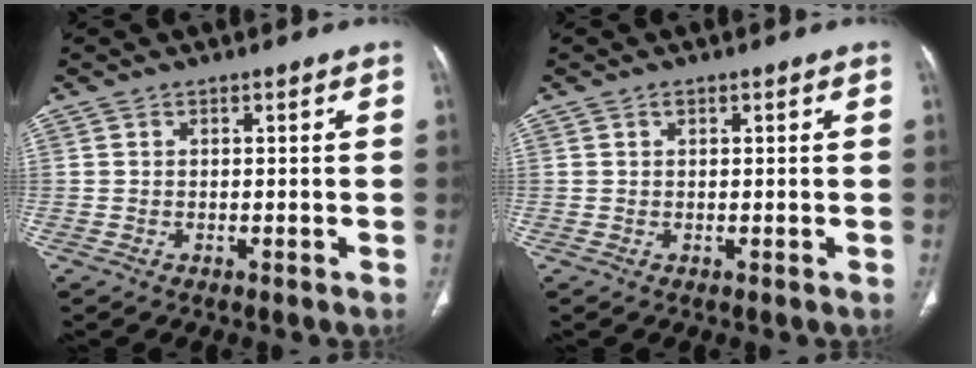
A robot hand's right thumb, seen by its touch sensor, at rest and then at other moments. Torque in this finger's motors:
{"motor_torque": [0.22, 0.07, 0.08, -0.16, 0.04]}